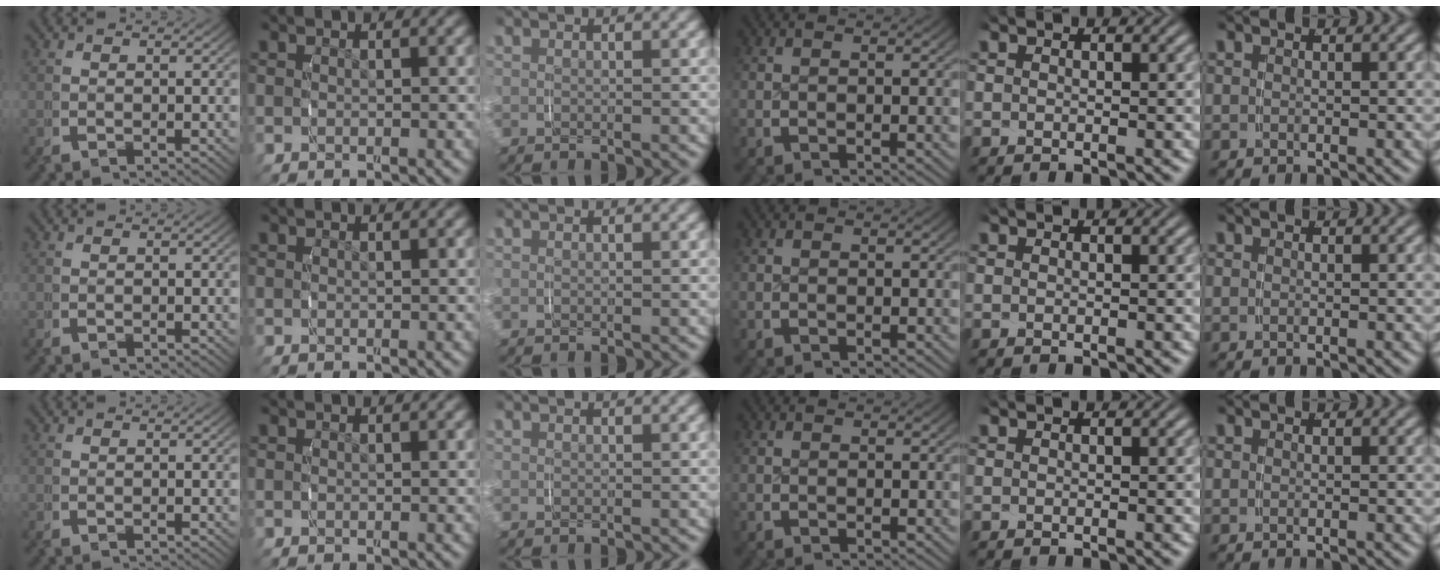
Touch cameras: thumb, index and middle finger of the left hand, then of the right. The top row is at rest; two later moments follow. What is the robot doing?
{"motion": "grasp_and_lifting", "object": "fork"}